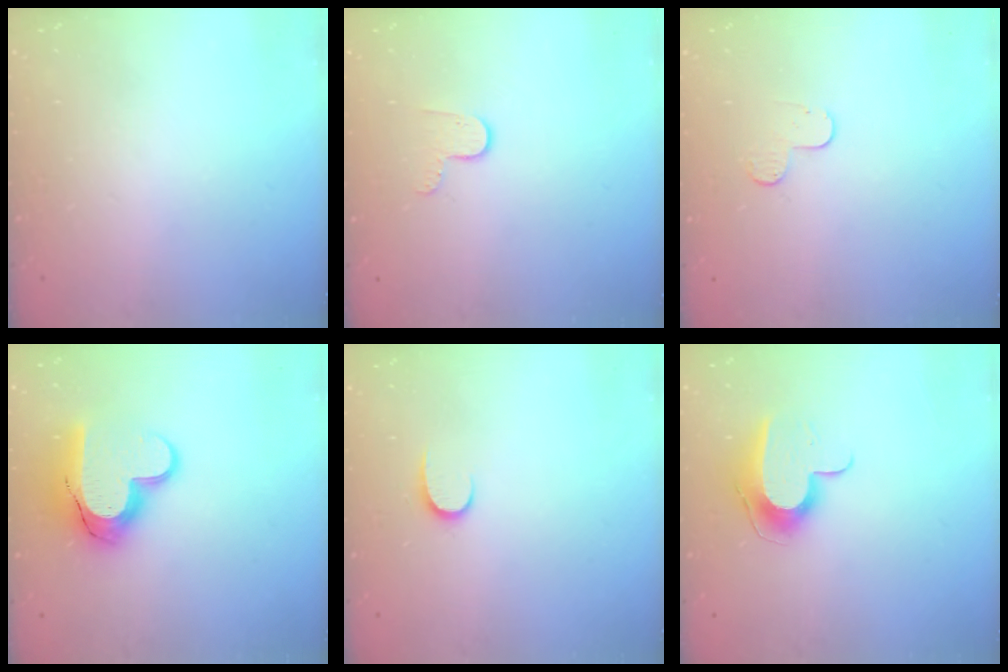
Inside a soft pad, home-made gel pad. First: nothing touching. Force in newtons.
{"total": 5.7, "press": 5.7, "slide": 0.5}
{"total": 4.3, "press": 4.3, "slide": 0.4}
{"total": 13.6, "press": 13.6, "slide": 1.1}
{"total": 5.7, "press": 5.7, "slide": 0.7}
{"total": 9.8, "press": 9.8, "slide": 0.2}